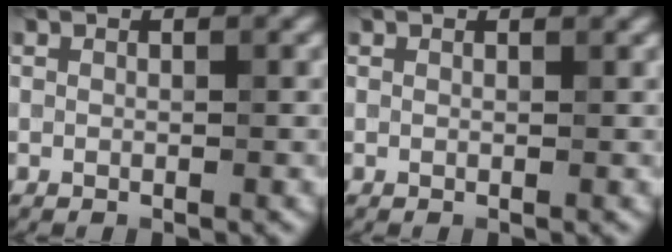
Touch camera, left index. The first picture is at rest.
{"total": 0.8, "force": [0.8, 0.1, 0.2], "torque": [-0.008, -0.004, 0.006]}